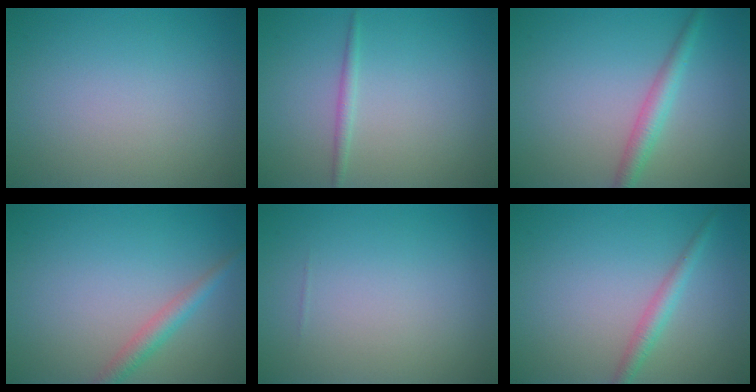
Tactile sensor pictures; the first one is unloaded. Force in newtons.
{"total": 1.0, "press": 1.0, "slide": 0.0}
{"total": 2.5, "press": 2.5, "slide": 0.0}
{"total": 2.1, "press": 2.1, "slide": 0.0}
{"total": 0.0}
{"total": 1.9, "press": 1.9, "slide": 0.0}